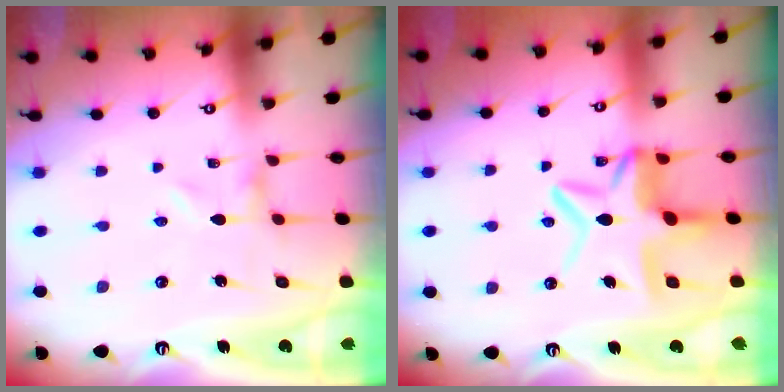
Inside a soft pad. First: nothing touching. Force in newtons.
{"total": 11.1, "press": 11.0, "slide": 1.1}